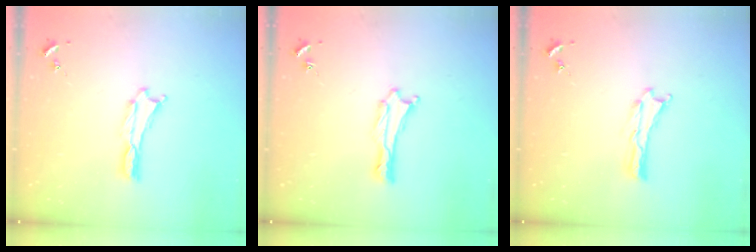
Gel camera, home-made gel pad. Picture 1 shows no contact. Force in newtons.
{"total": 0.6, "press": 0.5, "slide": 0.1}
{"total": 0.0}